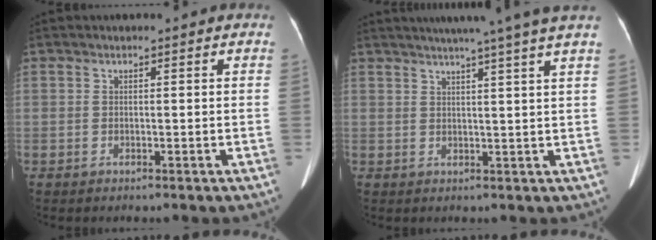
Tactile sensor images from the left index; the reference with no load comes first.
{"total": 12.4, "force": [10.0, -1.9, 7.2], "torque": [-0.107, 0.002, 0.115]}